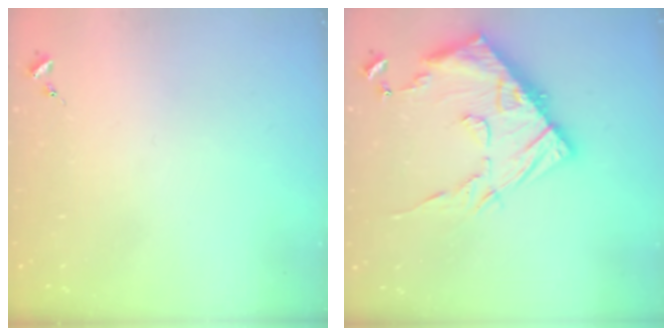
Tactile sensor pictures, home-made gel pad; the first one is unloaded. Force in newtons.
{"total": 17.0, "press": 16.9, "slide": 1.5}